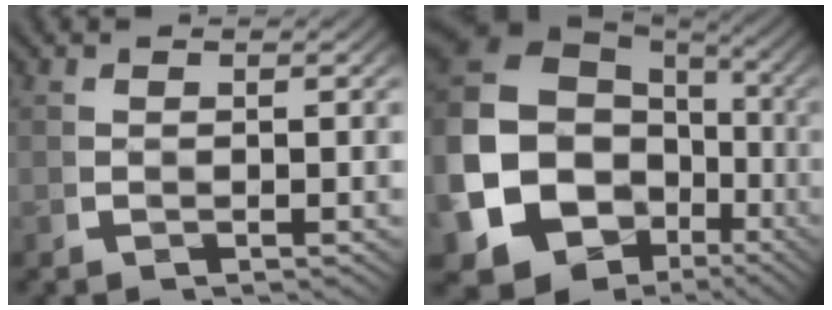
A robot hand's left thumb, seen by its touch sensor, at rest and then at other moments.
{"total": 16.1, "force": [-3.7, 12.3, 9.7], "torque": [-0.207, -0.064, -0.037]}